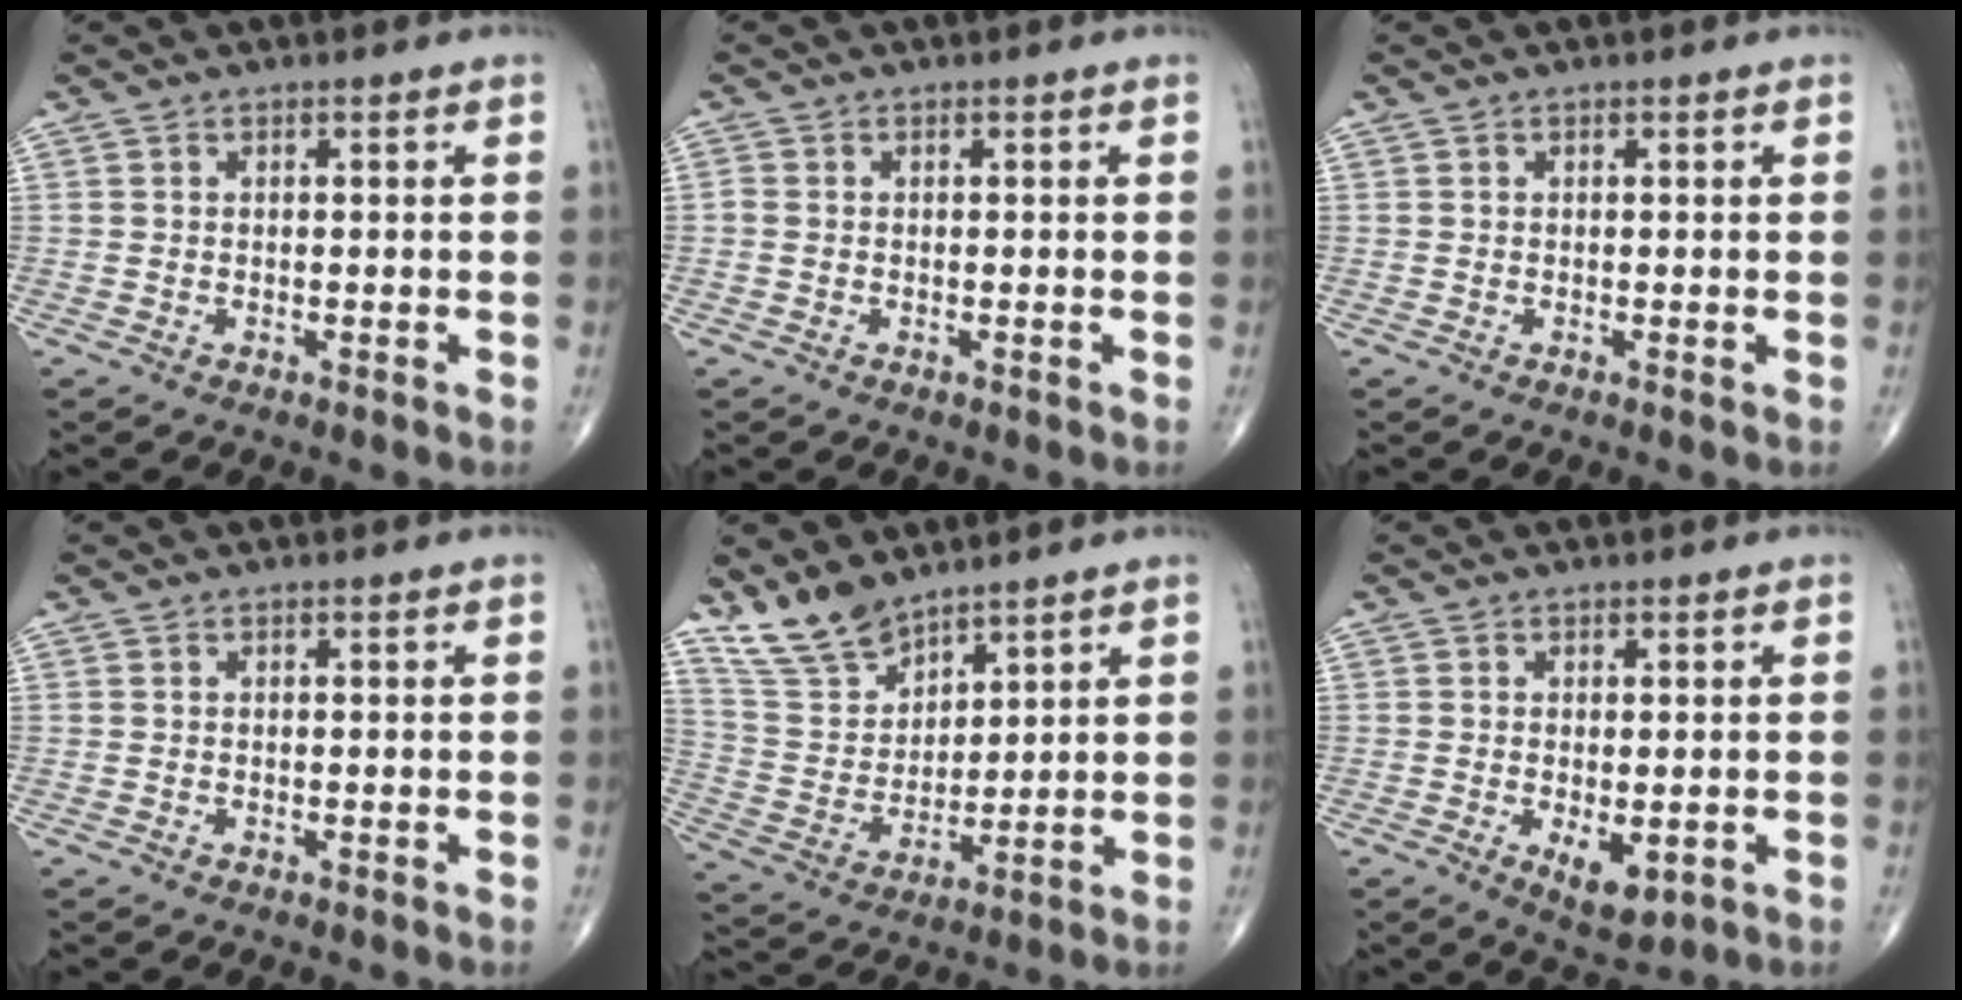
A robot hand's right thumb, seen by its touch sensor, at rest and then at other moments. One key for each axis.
{"total": 0.7, "fx": -0.1, "fy": 0.5, "fz": 0.5, "tx": -0.009, "ty": -0.001, "tz": -0.003}
{"total": 0.0}
{"total": 0.0}
{"total": 9.9, "fx": 8.3, "fy": 4.1, "fz": 3.6, "tx": -0.061, "ty": -0.043, "tz": 0.178}
{"total": 5.2, "fx": -1.1, "fy": 2.4, "fz": 4.4, "tx": -0.063, "ty": -0.013, "tz": -0.008}